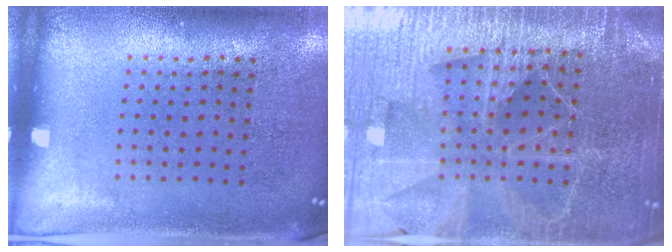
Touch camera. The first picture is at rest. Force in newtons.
{"total": 5.5, "press": 4.9, "slide": 2.6}